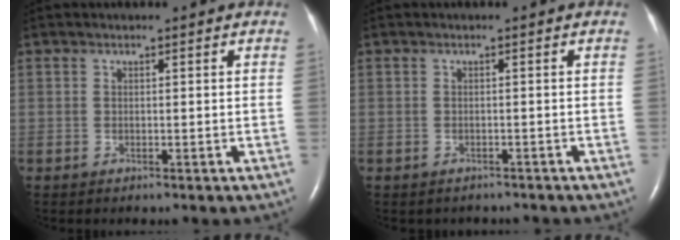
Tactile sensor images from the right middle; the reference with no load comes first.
{"total": 2.6, "force": [-2.3, 1.2, 0.3], "torque": [-0.011, 0.000, -0.026]}